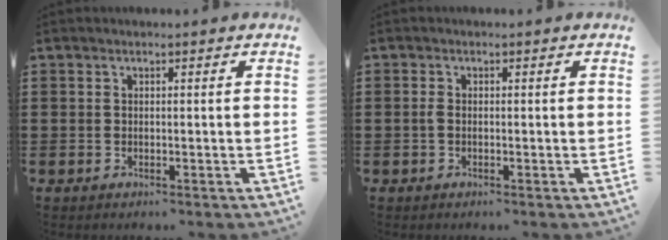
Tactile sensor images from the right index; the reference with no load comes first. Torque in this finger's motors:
{"motor_torque": [1.19, -0.18, 0.09, 0.04]}